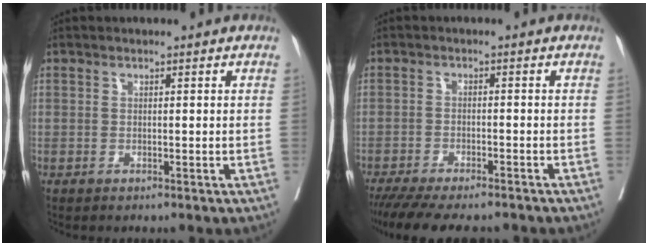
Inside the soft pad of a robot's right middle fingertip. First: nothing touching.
{"total": 13.0, "force": [-11.2, 2.8, 5.8], "torque": [-0.107, -0.021, -0.162]}